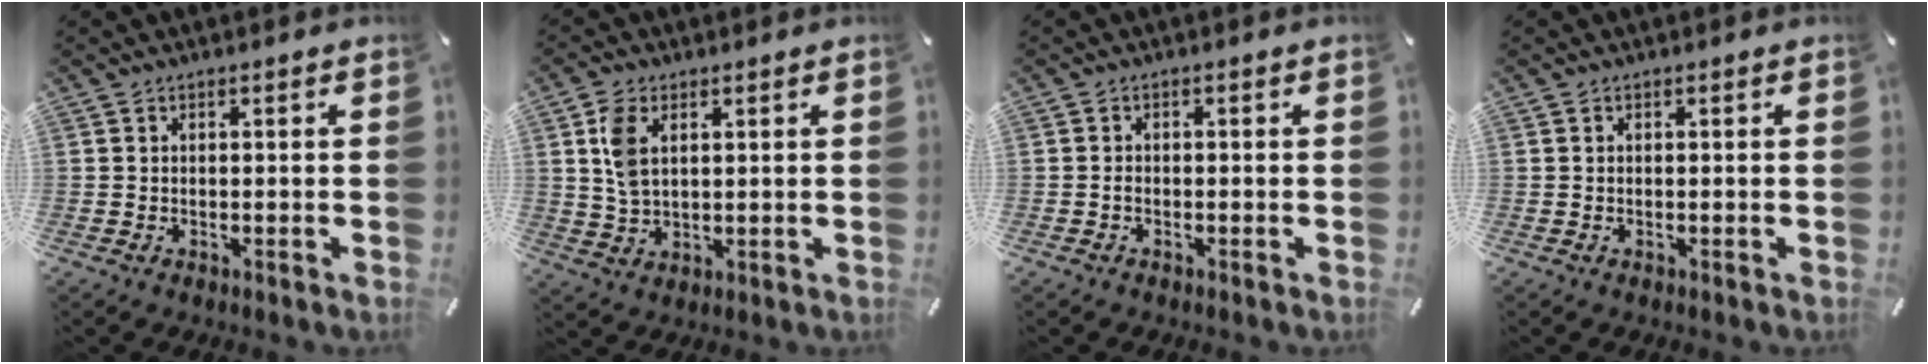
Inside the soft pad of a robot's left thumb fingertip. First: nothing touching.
{"total": 6.2, "force": [2.2, 4.1, 4.1], "torque": [-0.103, 0.003, 0.039]}
{"total": 0.8, "force": [-0.5, 0.4, 0.3], "torque": [-0.008, 0.002, -0.011]}
{"total": 0.0}